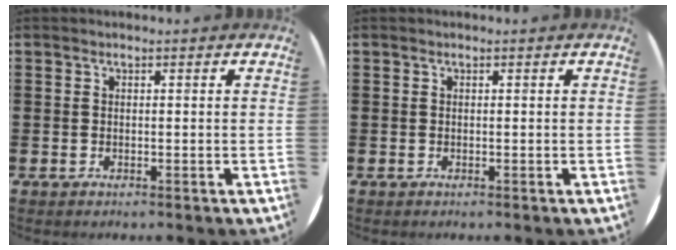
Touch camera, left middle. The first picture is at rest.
{"total": 0.0}